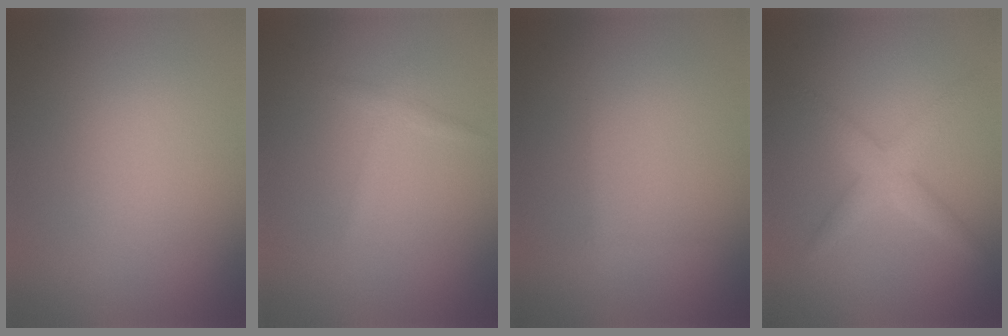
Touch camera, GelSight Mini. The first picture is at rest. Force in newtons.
{"total": 1.1, "press": 1.1, "slide": 0.1}
{"total": 0.5, "press": 0.5, "slide": 0.1}
{"total": 2.8, "press": 2.8, "slide": 0.1}